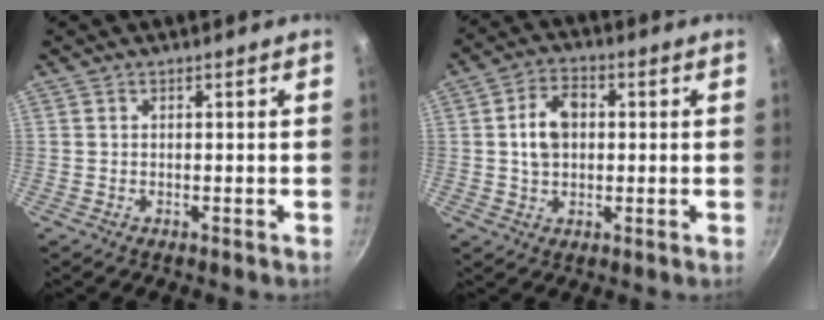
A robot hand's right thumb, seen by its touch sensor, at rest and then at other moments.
{"total": 7.8, "force": [0.8, 5.4, 5.5], "torque": [-0.080, 0.014, 0.010]}